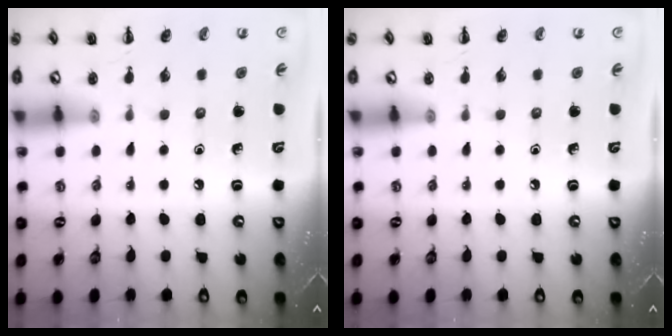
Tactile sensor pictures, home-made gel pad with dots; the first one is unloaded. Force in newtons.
{"total": 0.0}